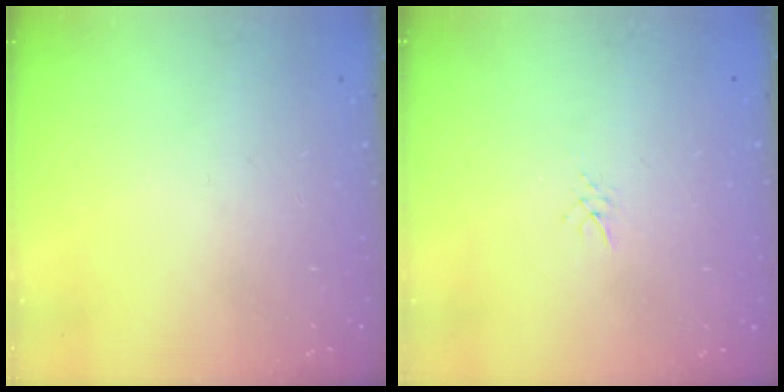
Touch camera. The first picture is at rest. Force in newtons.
{"total": 3.1, "press": 3.0, "slide": 0.5}